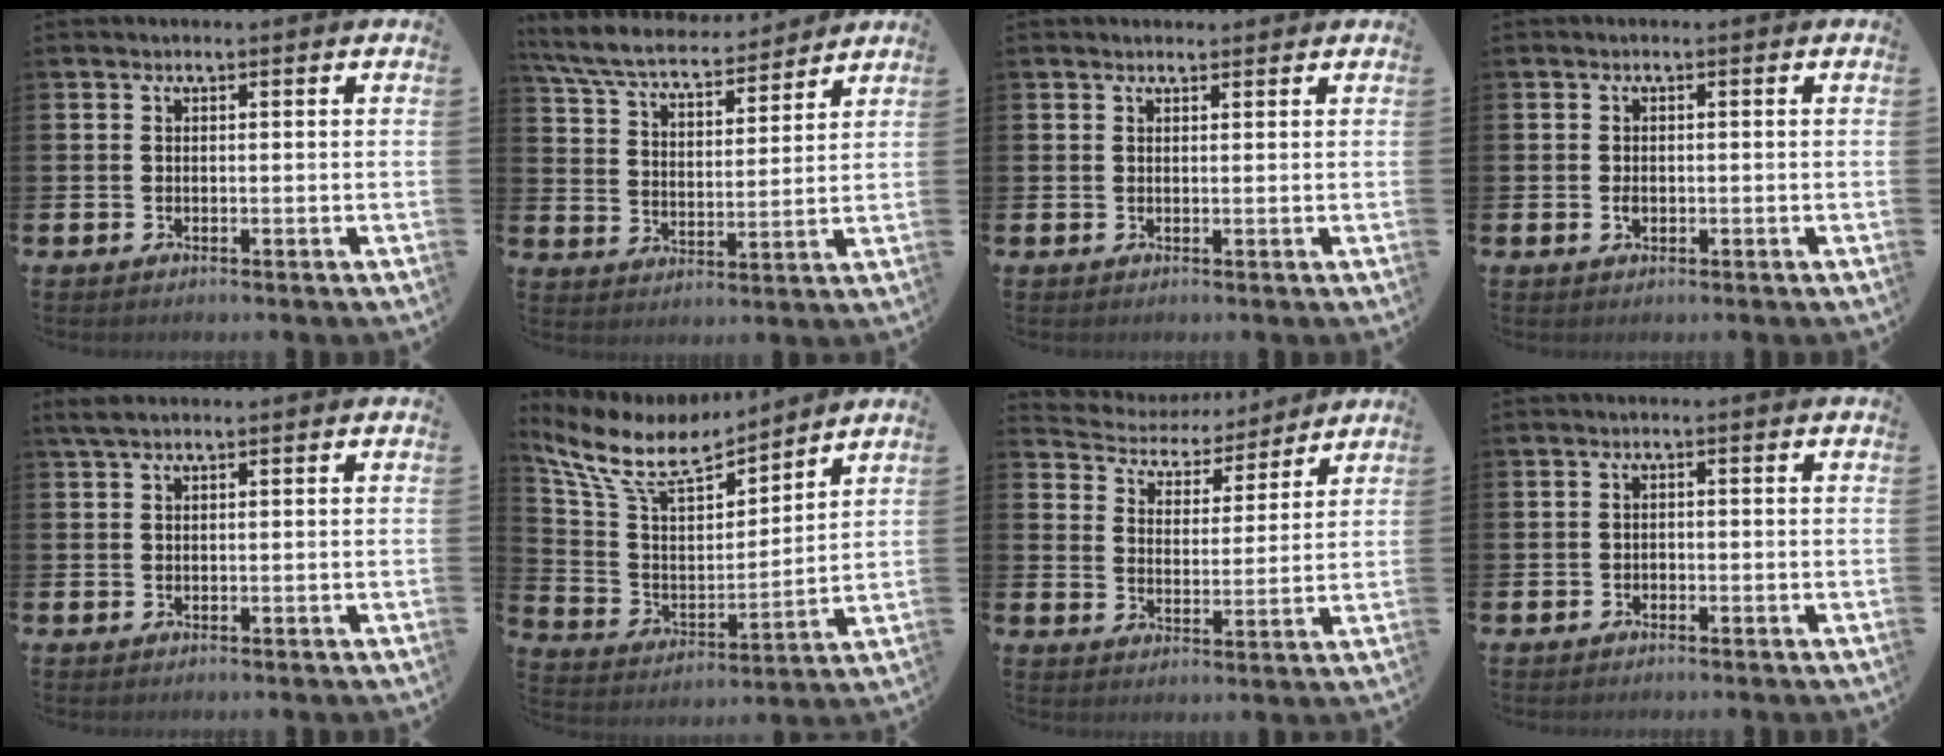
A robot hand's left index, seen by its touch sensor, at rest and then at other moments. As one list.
[{"total": 7.3, "force": [6.7, 1.6, 2.4], "torque": [-0.078, -0.040, 0.118]}, {"total": 1.0, "force": [0.9, 0.3, 0.1], "torque": [0.008, -0.001, 0.014]}, {"total": 1.2, "force": [-0.3, 0.9, 0.7], "torque": [-0.011, 0.004, -0.007]}, {"total": 1.6, "force": [1.2, 0.4, 1.0], "torque": [-0.024, 0.007, 0.021]}, {"total": 9.6, "force": [8.5, 3.0, 3.4], "torque": [-0.112, -0.055, 0.147]}, {"total": 4.7, "force": [4.3, 1.9, -0.1], "torque": [-0.031, -0.038, 0.070]}, {"total": 0.9, "force": [-0.7, 0.6, 0.0], "torque": [-0.005, 0.003, -0.015]}]